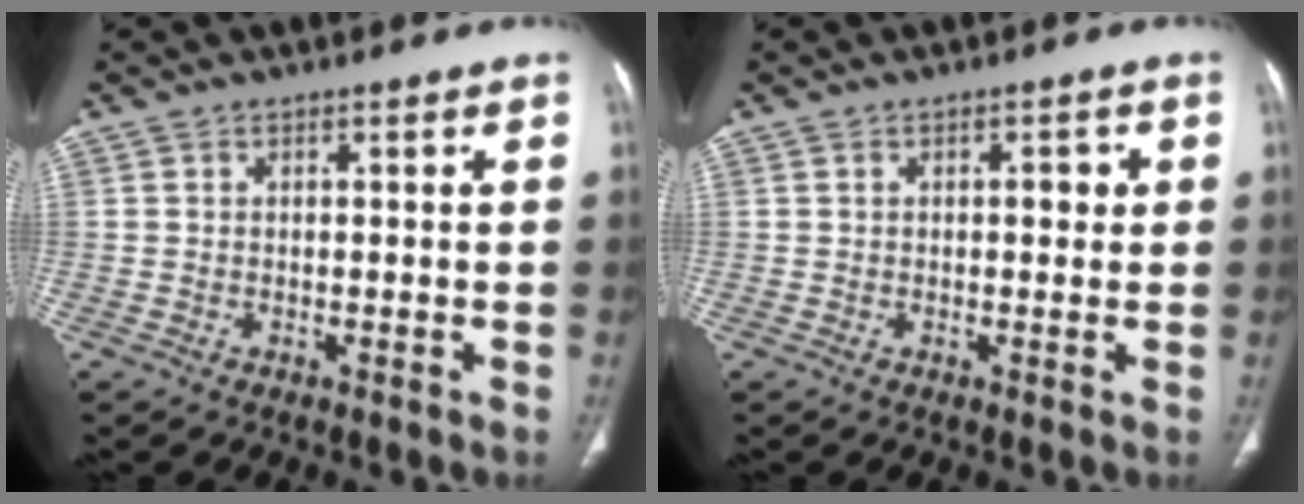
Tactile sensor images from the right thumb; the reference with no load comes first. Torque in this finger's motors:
{"motor_torque": [0.12, 0.24, 0.39, -0.07, 0.00]}